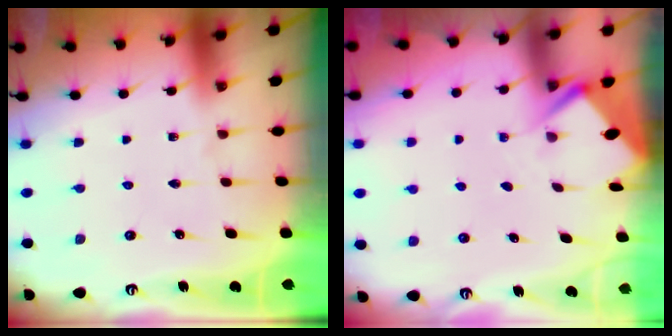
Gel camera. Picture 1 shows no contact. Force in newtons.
{"total": 2.9, "press": 2.9, "slide": 0.1}